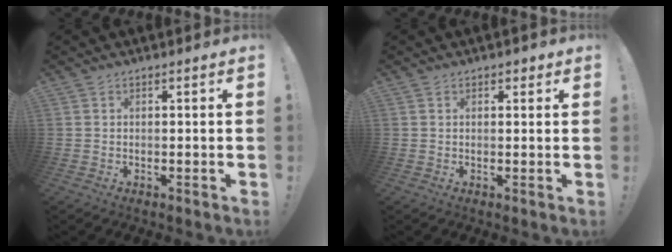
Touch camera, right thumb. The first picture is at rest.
{"total": 1.3, "force": [0.7, 1.0, 0.6], "torque": [0.002, -0.003, 0.010]}